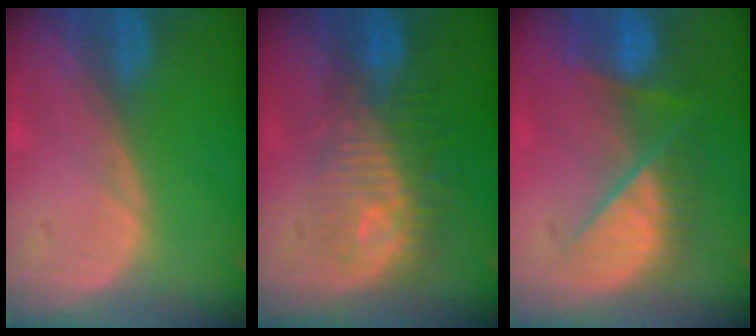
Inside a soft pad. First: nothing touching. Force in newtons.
{"total": 9.7, "press": 8.9, "slide": 3.9}
{"total": 9.6, "press": 8.2, "slide": 5.0}